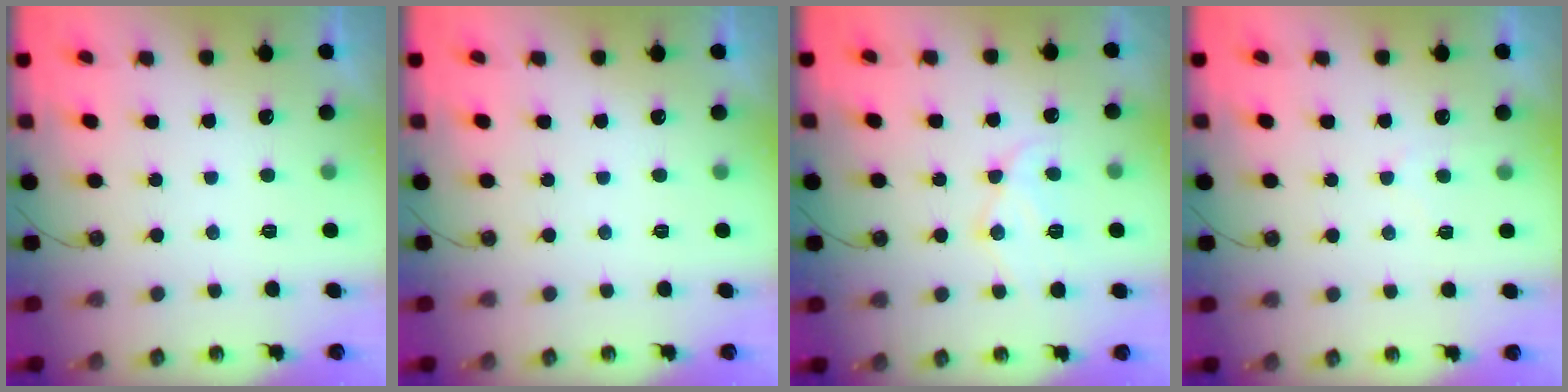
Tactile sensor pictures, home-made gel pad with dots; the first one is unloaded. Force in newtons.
{"total": 0.0}
{"total": 12.6, "press": 12.6, "slide": 1.1}
{"total": 4.4, "press": 4.4, "slide": 0.5}